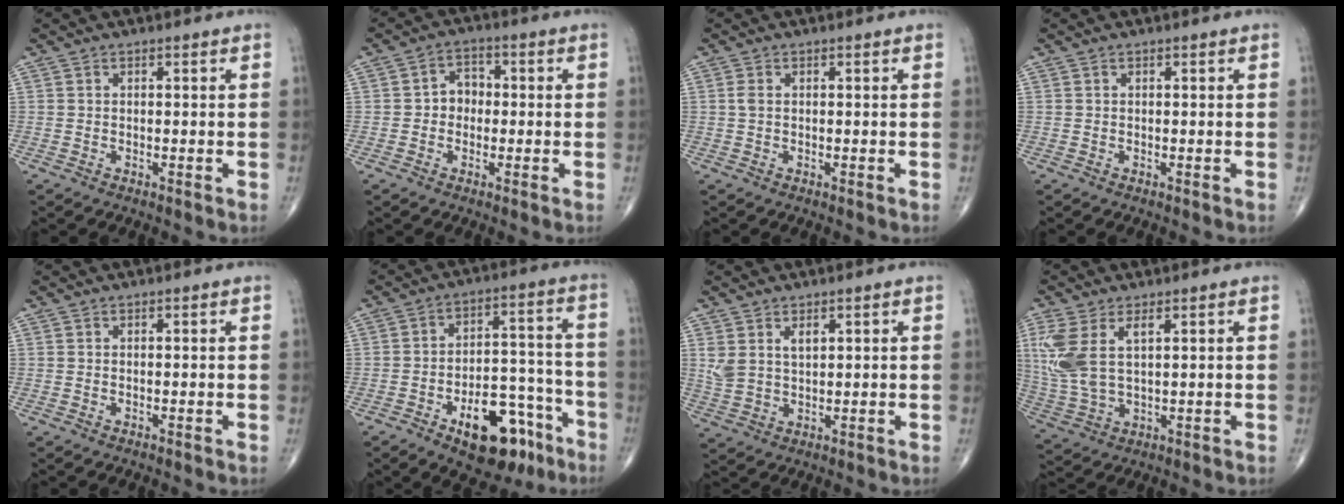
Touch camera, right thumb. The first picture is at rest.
{"total": 4.5, "force": [-0.3, 3.7, 2.5], "torque": [-0.017, 0.020, -0.016]}
{"total": 1.2, "force": [0.1, 0.7, 0.9], "torque": [-0.021, 0.003, 0.001]}
{"total": 0.0}
{"total": 0.0}
{"total": 16.3, "force": [-9.0, 8.1, 10.8], "torque": [-0.122, 0.073, -0.124]}
{"total": 5.1, "force": [2.1, 3.1, 3.5], "torque": [-0.064, -0.007, 0.051]}
{"total": 10.6, "force": [3.3, 4.9, 8.8], "torque": [-0.215, -0.004, 0.080]}